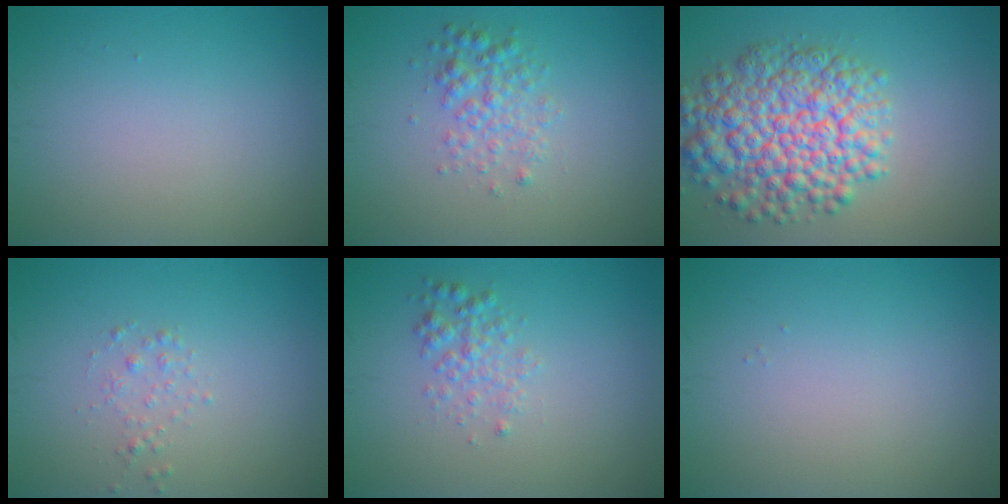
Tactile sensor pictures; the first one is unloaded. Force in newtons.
{"total": 2.5, "press": 2.5, "slide": 0.0}
{"total": 9.1, "press": 9.1, "slide": 0.4}
{"total": 0.9, "press": 0.9, "slide": 0.0}
{"total": 1.9, "press": 1.9, "slide": 0.0}
{"total": 0.0}